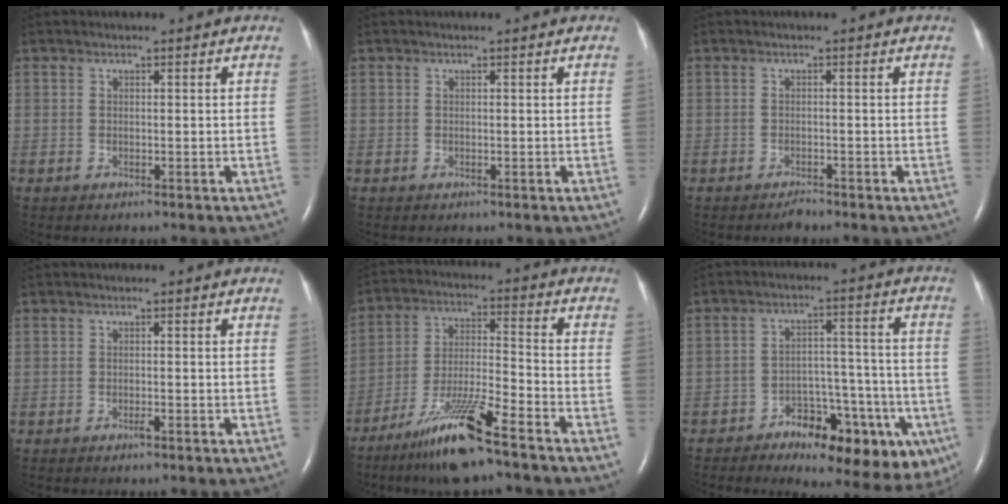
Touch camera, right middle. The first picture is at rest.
{"total": 0.0}
{"total": 1.1, "force": [-1.0, 0.1, 0.3], "torque": [-0.010, -0.002, -0.015]}
{"total": 0.8, "force": [-0.5, 0.1, 0.6], "torque": [-0.015, -0.001, -0.008]}
{"total": 12.9, "force": [-9.0, 0.4, 9.2], "torque": [-0.182, -0.027, -0.164]}
{"total": 15.6, "force": [-8.8, 6.9, 10.9], "torque": [-0.103, 0.039, -0.118]}